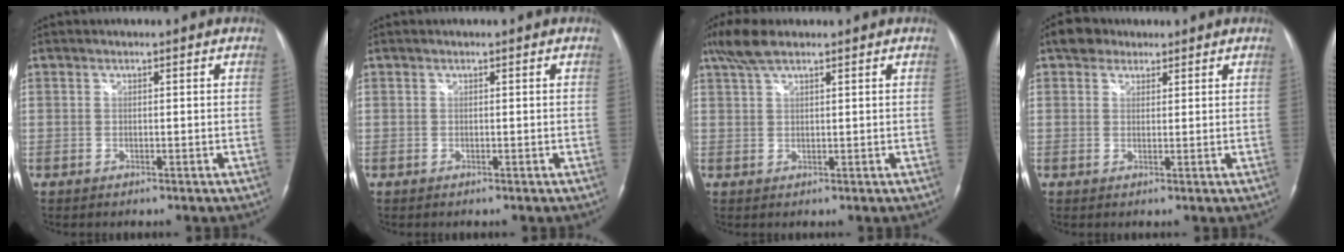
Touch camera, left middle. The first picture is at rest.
{"total": 0.0}
{"total": 4.7, "force": [3.5, 1.1, 3.0], "torque": [-0.069, 0.020, 0.070]}
{"total": 3.3, "force": [2.2, 2.3, 0.8], "torque": [-0.015, 0.016, 0.037]}